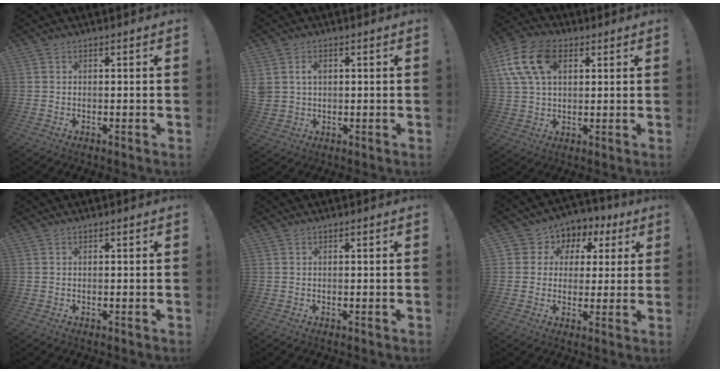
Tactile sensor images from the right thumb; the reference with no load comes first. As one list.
[{"total": 4.3, "force": [1.3, 3.3, 2.3], "torque": [-0.041, 0.003, 0.023]}, {"total": 15.1, "force": [5.4, 9.7, 10.2], "torque": [-0.201, -0.004, 0.104]}, {"total": 0.0}, {"total": 0.0}, {"total": 6.7, "force": [0.3, 6.3, 2.0], "torque": [-0.031, -0.003, 0.011]}]